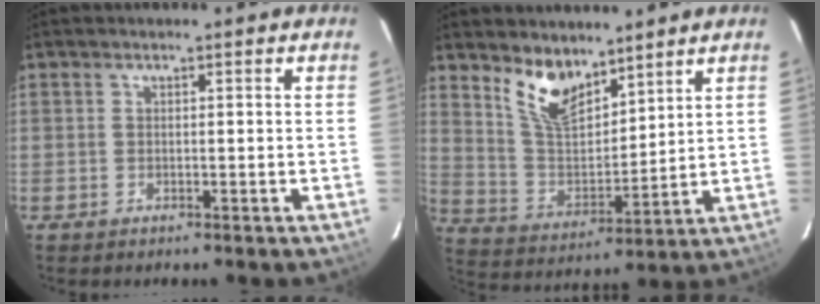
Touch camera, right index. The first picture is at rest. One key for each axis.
{"total": 10.6, "fx": 7.8, "fy": 4.5, "fz": 5.5, "tx": -0.107, "ty": -0.001, "tz": 0.158}